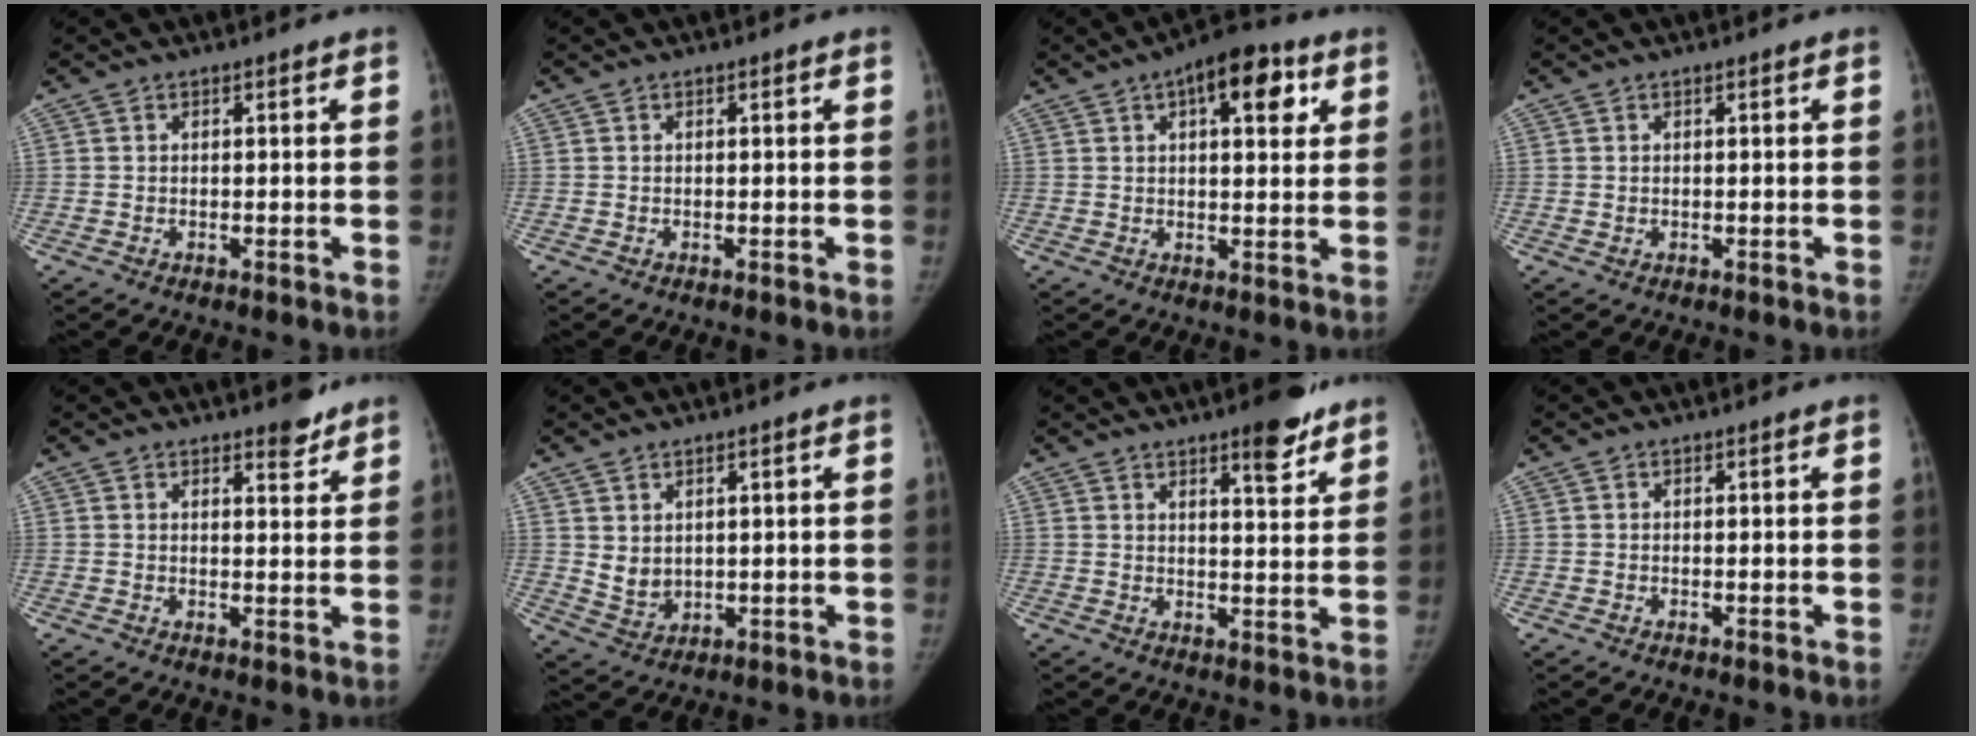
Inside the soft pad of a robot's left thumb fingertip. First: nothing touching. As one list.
[{"total": 0.0}, {"total": 11.5, "force": [4.9, 5.1, 9.1], "torque": [-0.097, 0.000, 0.063]}, {"total": 0.7, "force": [0.3, 0.5, 0.4], "torque": [-0.005, -0.002, 0.006]}, {"total": 3.5, "force": [2.9, 1.2, 1.7], "torque": [-0.009, -0.021, 0.039]}, {"total": 4.4, "force": [1.7, 3.0, 2.7], "torque": [-0.037, -0.021, 0.043]}, {"total": 7.3, "force": [5.1, 1.8, 4.9], "torque": [-0.053, -0.033, 0.070]}, {"total": 0.0}]